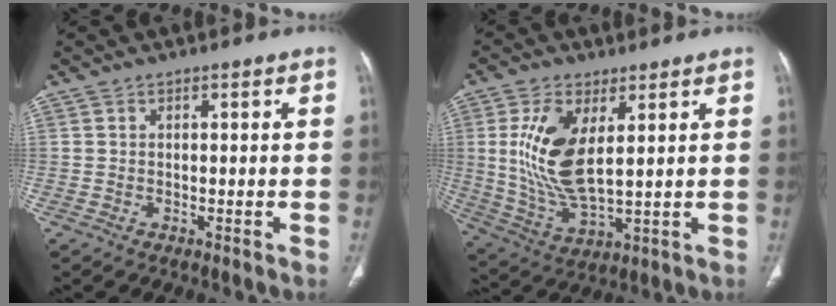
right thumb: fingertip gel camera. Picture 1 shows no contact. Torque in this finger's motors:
{"motor_torque": [-0.60, 1.23, 1.63, 0.53, 0.12]}